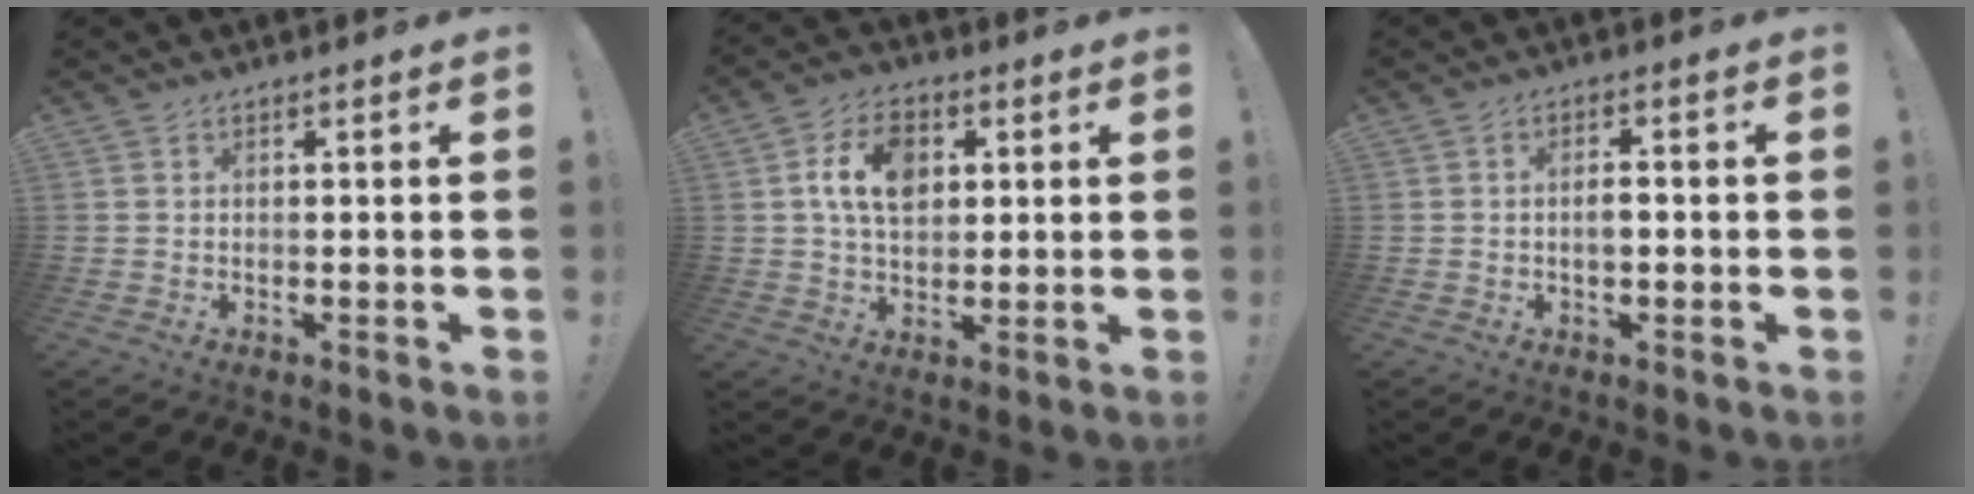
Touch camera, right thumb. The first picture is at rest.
{"total": 11.5, "force": [2.9, 7.9, 7.8], "torque": [-0.135, 0.010, 0.054]}
{"total": 2.7, "force": [-0.2, 1.3, 2.4], "torque": [-0.036, 0.006, -0.006]}